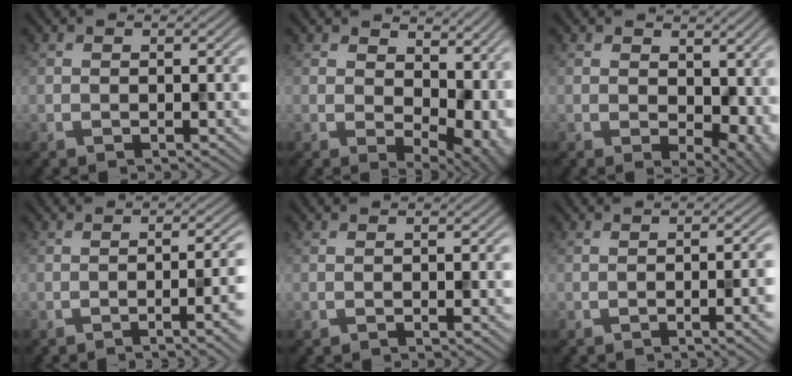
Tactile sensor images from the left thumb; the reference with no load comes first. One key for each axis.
{"total": 11.1, "fx": 3.0, "fy": 6.9, "fz": 8.2, "tx": -0.092, "ty": -0.023, "tz": 0.077}
{"total": 6.2, "fx": 1.0, "fy": 4.0, "fz": 4.6, "tx": -0.069, "ty": -0.017, "tz": 0.025}
{"total": 5.7, "fx": -1.9, "fy": 1.1, "fz": 5.3, "tx": -0.060, "ty": -0.003, "tz": -0.027}
{"total": 0.5, "fx": 0.0, "fy": -0.5, "fz": 0.0, "tx": 0.004, "ty": 0.001, "tz": -0.001}
{"total": 4.0, "fx": -1.0, "fy": 0.6, "fz": 3.8, "tx": -0.043, "ty": 0.001, "tz": -0.012}